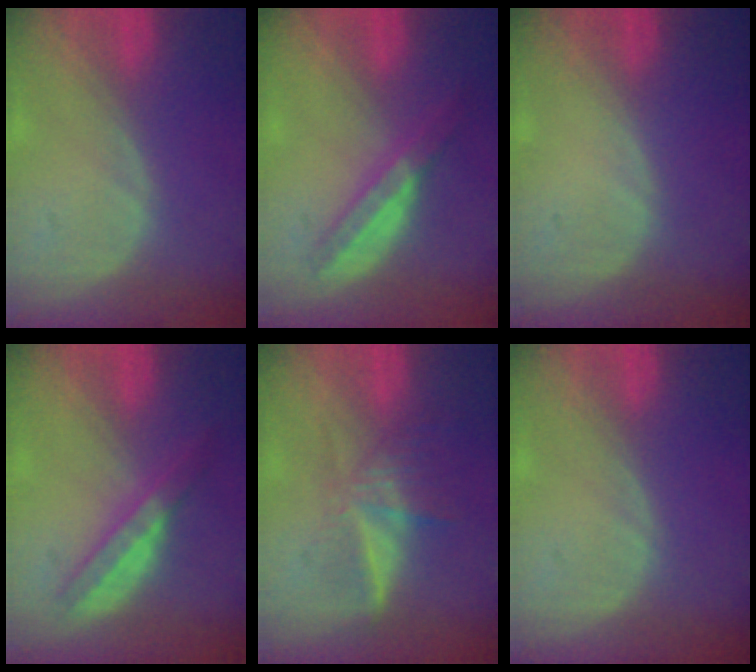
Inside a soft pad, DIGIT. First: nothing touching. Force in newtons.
{"total": 5.8, "press": 5.2, "slide": 2.6}
{"total": 0.0}
{"total": 4.9, "press": 4.8, "slide": 0.7}
{"total": 6.1, "press": 5.3, "slide": 3.0}
{"total": 0.0}